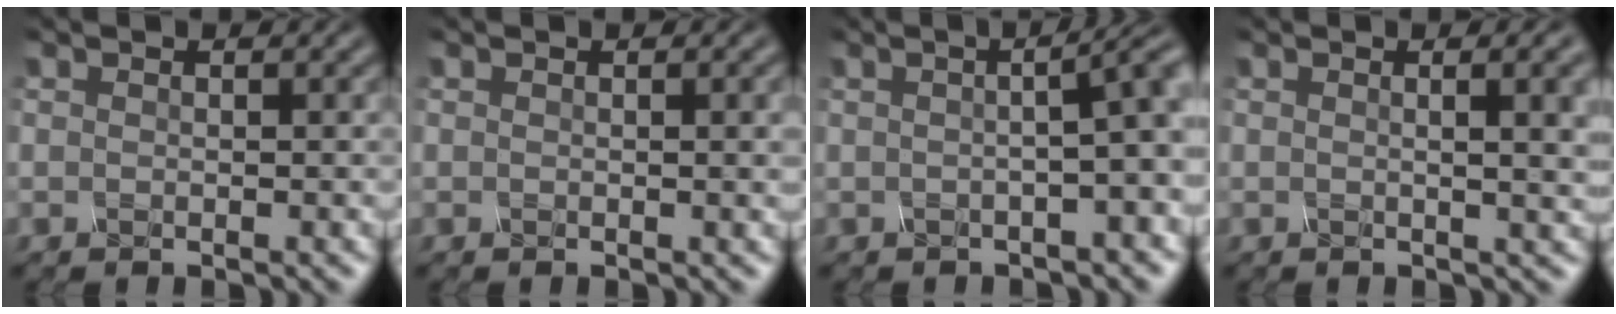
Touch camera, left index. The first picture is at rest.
{"total": 1.5, "force": [0.2, 0.4, 1.5], "torque": [-0.016, 0.004, 0.000]}
{"total": 6.3, "force": [0.3, 2.0, 6.0], "torque": [-0.042, 0.019, -0.001]}
{"total": 6.9, "force": [1.3, 2.9, 6.2], "torque": [-0.033, 0.030, -0.001]}